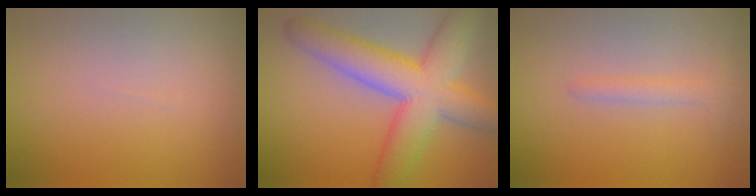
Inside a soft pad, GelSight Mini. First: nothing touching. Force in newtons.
{"total": 9.3, "press": 9.3, "slide": 0.3}
{"total": 1.5, "press": 1.5, "slide": 0.1}